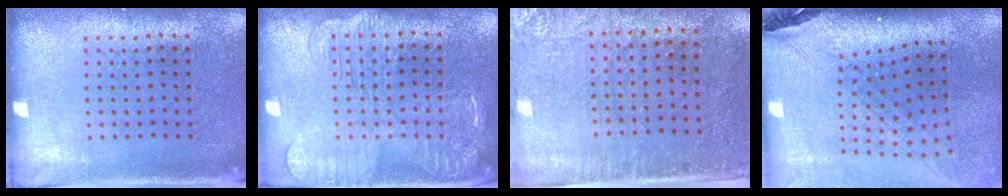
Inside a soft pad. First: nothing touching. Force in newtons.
{"total": 2.0, "press": 2.0, "slide": 0.4}
{"total": 2.8, "press": 2.4, "slide": 1.4}
{"total": 2.8, "press": 2.1, "slide": 1.9}